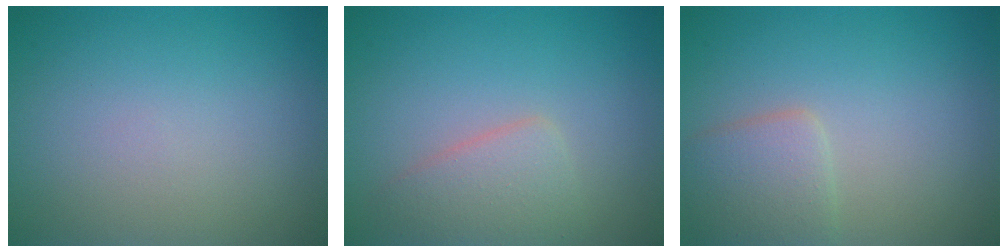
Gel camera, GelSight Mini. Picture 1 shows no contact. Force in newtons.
{"total": 2.8, "press": 2.8, "slide": 0.2}
{"total": 2.9, "press": 2.9, "slide": 0.2}